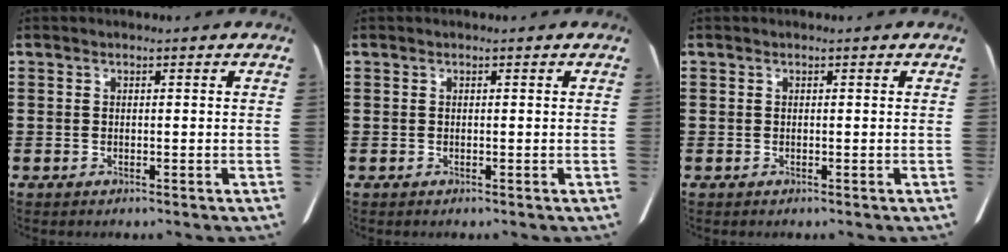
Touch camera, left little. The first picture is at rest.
{"total": 0.0}
{"total": 0.0}